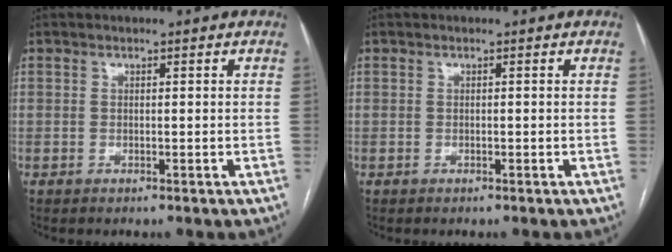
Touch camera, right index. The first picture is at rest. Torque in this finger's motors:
{"motor_torque": [0.00, 0.00, 0.03, 0.00]}